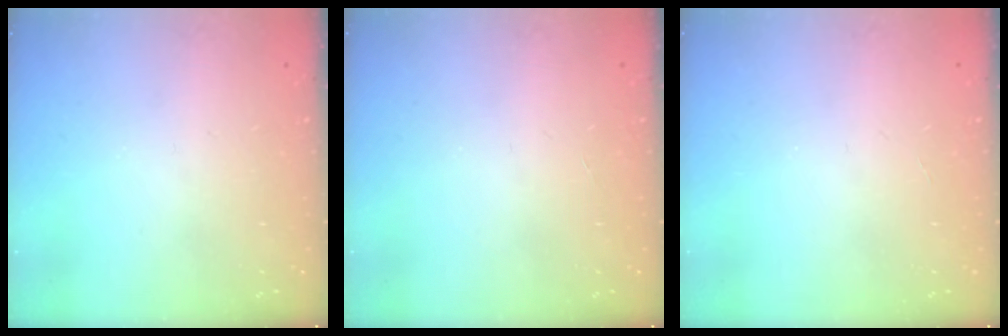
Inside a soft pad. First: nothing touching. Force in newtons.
{"total": 0.0}
{"total": 0.0}